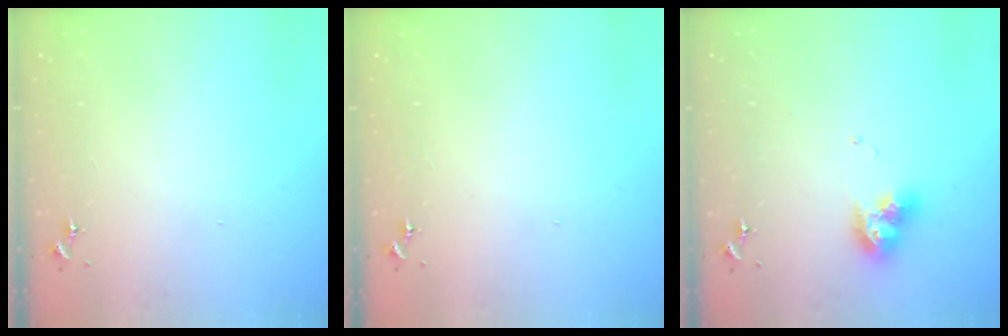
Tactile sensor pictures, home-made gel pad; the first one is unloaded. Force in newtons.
{"total": 0.0}
{"total": 9.6, "press": 9.6, "slide": 0.6}